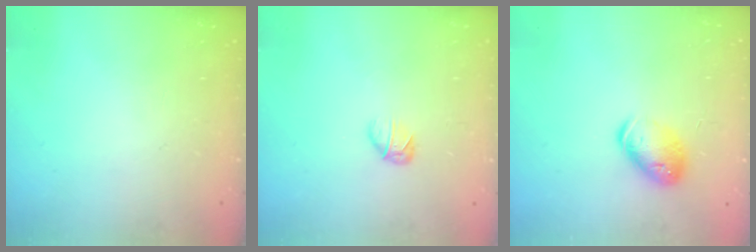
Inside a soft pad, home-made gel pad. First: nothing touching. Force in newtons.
{"total": 2.7, "press": 2.7, "slide": 0.7}
{"total": 11.9, "press": 11.7, "slide": 2.1}